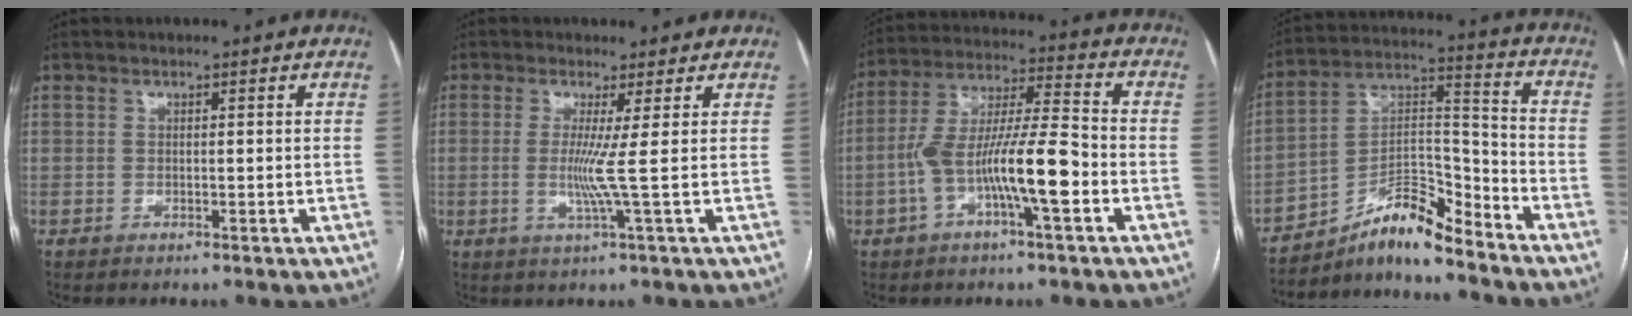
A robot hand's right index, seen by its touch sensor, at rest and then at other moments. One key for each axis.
{"total": 3.9, "fx": 0.0, "fy": -1.8, "fz": 3.5, "tx": -0.071, "ty": -0.011, "tz": -0.001}
{"total": 12.9, "fx": -4.1, "fy": 1.8, "fz": 12.1, "tx": -0.231, "ty": 0.018, "tz": -0.073}
{"total": 11.4, "fx": -9.7, "fy": 1.6, "fz": 5.8, "tx": -0.101, "ty": 0.028, "tz": -0.171}